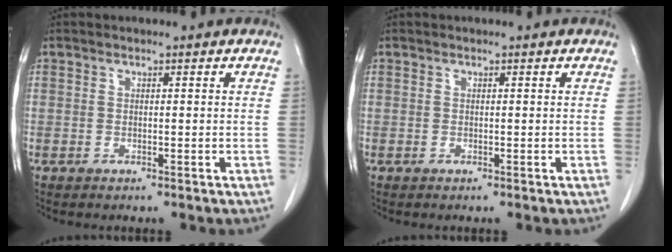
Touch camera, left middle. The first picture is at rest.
{"total": 0.0}